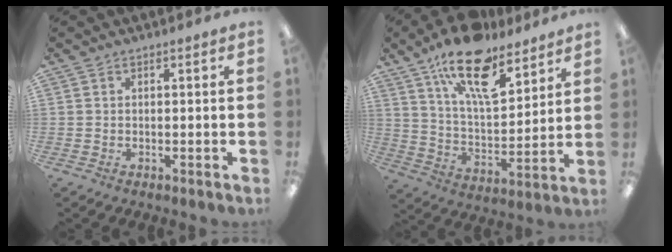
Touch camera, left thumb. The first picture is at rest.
{"total": 18.8, "force": [12.8, 7.6, 11.4], "torque": [-0.186, -0.071, 0.219]}